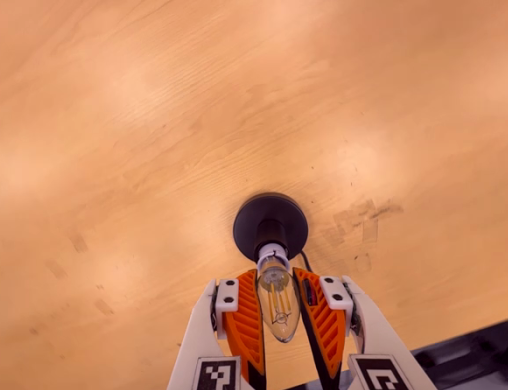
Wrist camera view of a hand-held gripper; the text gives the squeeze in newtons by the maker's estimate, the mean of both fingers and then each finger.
{"total": 14.4, "left": 13.2, "right": 15.5}